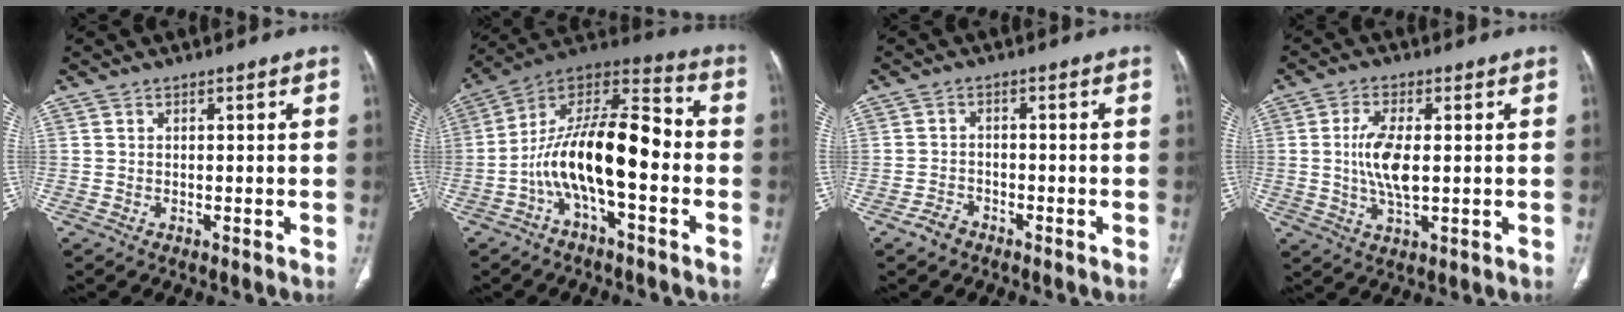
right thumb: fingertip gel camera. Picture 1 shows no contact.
{"total": 18.2, "force": [-3.9, 7.3, 16.2], "torque": [-0.270, 0.070, -0.074]}
{"total": 2.8, "force": [-2.1, 1.7, 0.9], "torque": [-0.020, 0.015, -0.035]}
{"total": 8.2, "force": [0.3, 3.4, 7.4], "torque": [-0.158, -0.005, 0.006]}